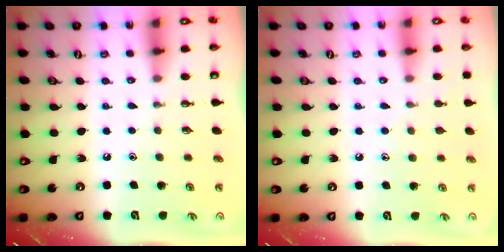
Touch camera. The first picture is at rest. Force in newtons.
{"total": 3.8, "press": 3.8, "slide": 0.4}